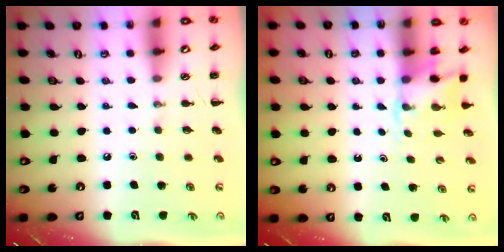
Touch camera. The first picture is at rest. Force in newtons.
{"total": 2.8, "press": 2.6, "slide": 1.0}